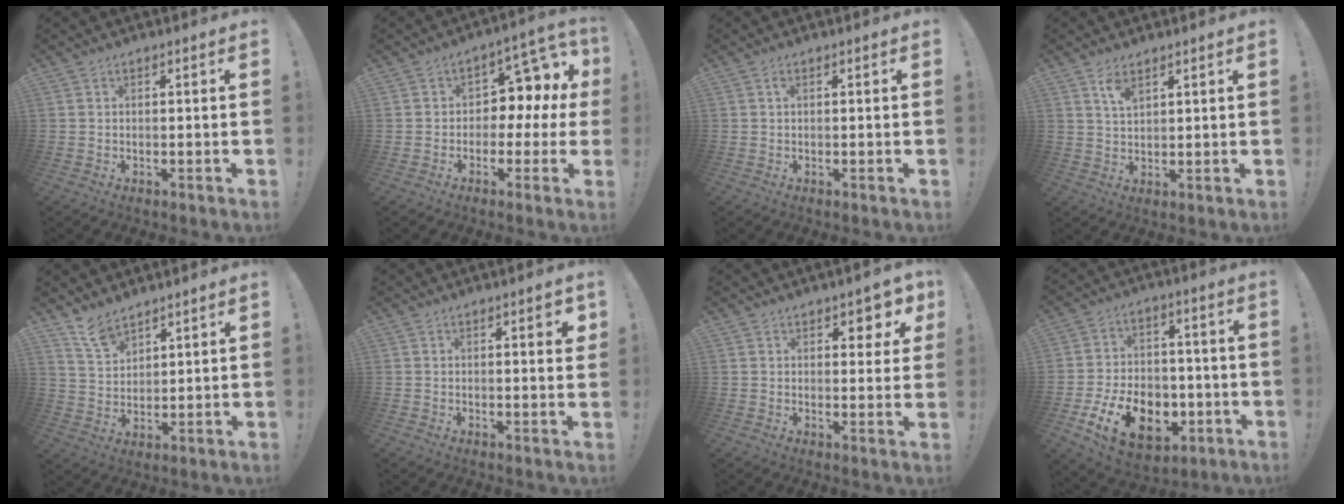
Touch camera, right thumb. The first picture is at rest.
{"total": 7.9, "force": [1.2, 5.4, 5.6], "torque": [-0.074, -0.018, 0.020]}
{"total": 0.7, "force": [0.2, 0.5, 0.5], "torque": [-0.012, 0.002, 0.003]}
{"total": 4.7, "force": [3.0, 2.2, 2.9], "torque": [-0.047, -0.014, 0.052]}
{"total": 7.4, "force": [6.3, 3.1, 2.3], "torque": [-0.048, -0.040, 0.121]}
{"total": 2.4, "force": [1.3, 0.3, 2.0], "torque": [-0.018, -0.008, 0.017]}
{"total": 4.8, "force": [3.1, 2.5, 2.7], "torque": [-0.014, -0.025, 0.050]}
{"total": 17.2, "force": [-6.5, 11.7, 10.9], "torque": [-0.182, 0.045, -0.100]}